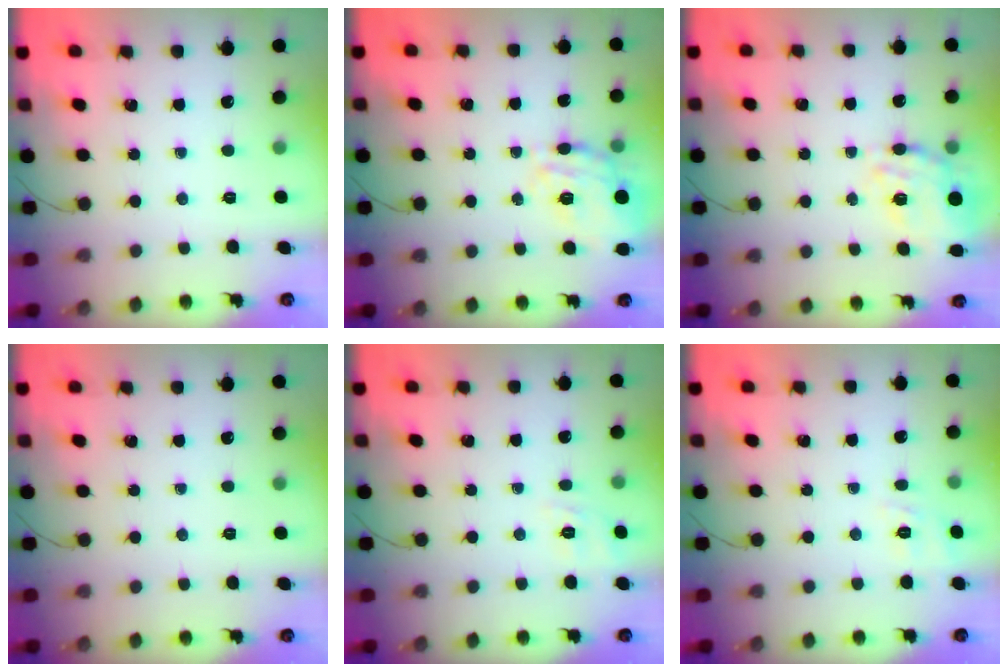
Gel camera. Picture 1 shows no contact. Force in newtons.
{"total": 16.9, "press": 16.8, "slide": 1.6}
{"total": 16.5, "press": 16.2, "slide": 3.2}
{"total": 0.0}
{"total": 2.0, "press": 0.4, "slide": 1.9}
{"total": 2.2, "press": 0.8, "slide": 2.0}